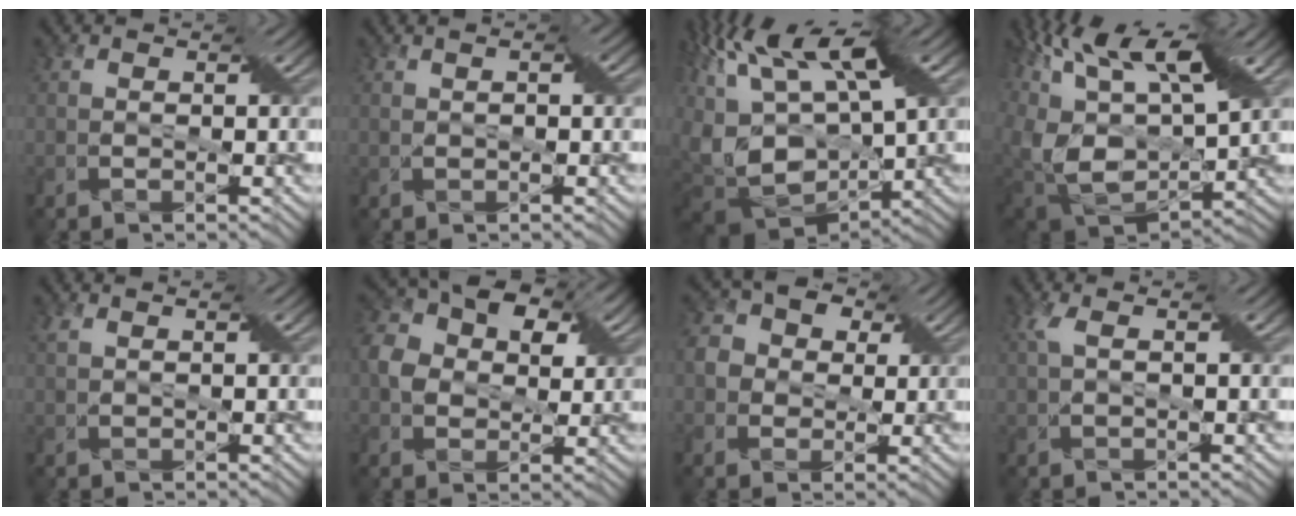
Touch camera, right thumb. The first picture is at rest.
{"total": 1.3, "force": [0.4, 0.4, 1.2], "torque": [-0.015, 0.001, 0.012]}
{"total": 15.9, "force": [-1.4, 6.8, 14.3], "torque": [-0.261, 0.015, -0.003]}
{"total": 16.9, "force": [6.5, 7.7, 13.6], "torque": [-0.260, 0.035, 0.141]}
{"total": 1.2, "force": [1.0, 0.0, 0.6], "torque": [-0.022, 0.004, 0.023]}
{"total": 7.5, "force": [1.9, 5.8, 4.3], "torque": [-0.091, 0.007, 0.024]}
{"total": 5.3, "force": [1.2, 4.7, 2.1], "torque": [-0.069, 0.011, 0.006]}
{"total": 2.0, "force": [0.8, 0.2, 1.8], "torque": [-0.049, 0.009, 0.014]}